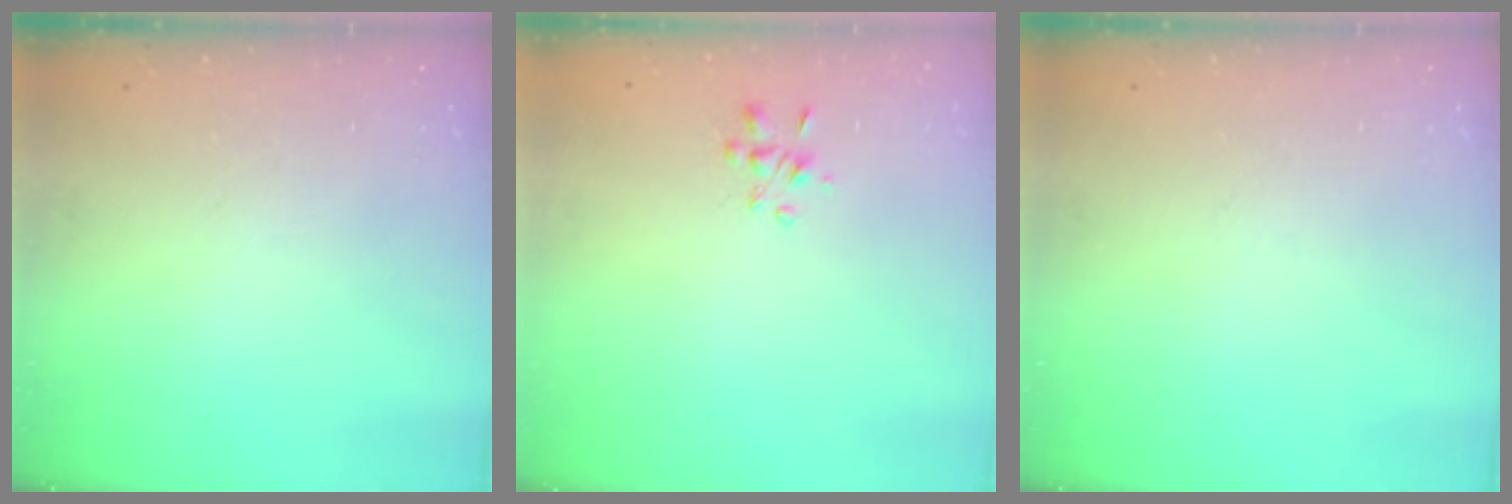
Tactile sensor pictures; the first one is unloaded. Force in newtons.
{"total": 3.0, "press": 2.9, "slide": 0.8}
{"total": 0.0}